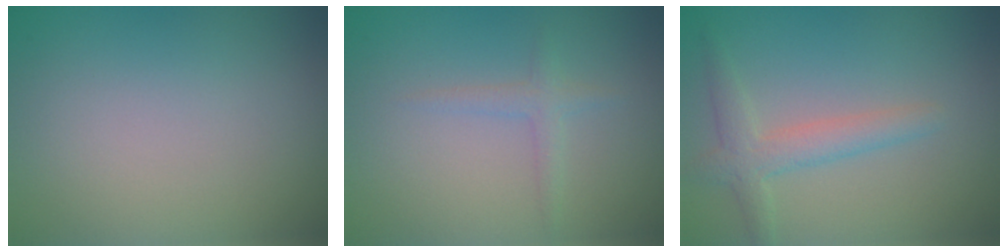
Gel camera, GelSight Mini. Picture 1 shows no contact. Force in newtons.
{"total": 1.3, "press": 1.3, "slide": 0.1}
{"total": 2.8, "press": 2.8, "slide": 0.1}